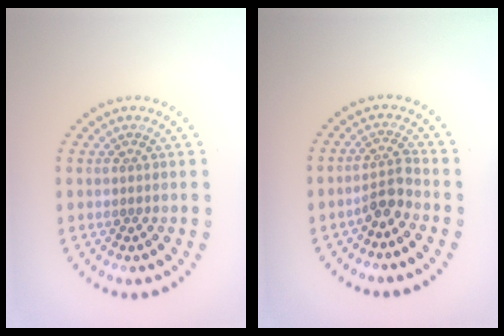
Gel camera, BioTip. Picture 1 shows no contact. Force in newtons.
{"total": 2.4, "press": 1.8, "slide": 1.6}